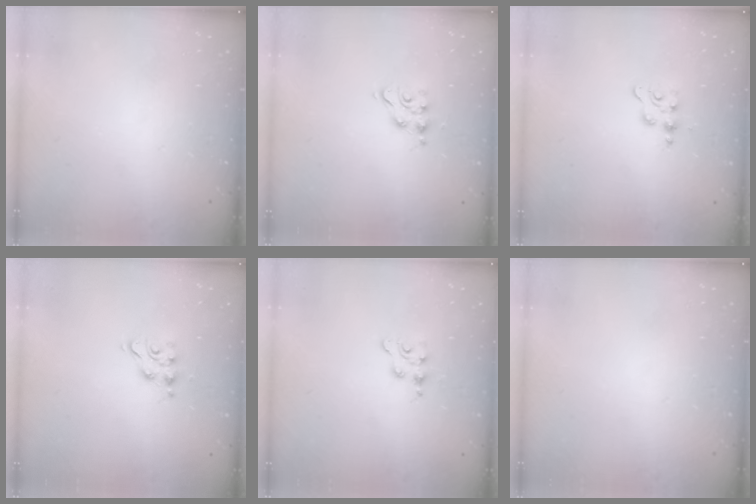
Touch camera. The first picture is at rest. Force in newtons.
{"total": 6.1, "press": 6.1, "slide": 0.5}
{"total": 2.3, "press": 2.3, "slide": 0.4}
{"total": 6.1, "press": 6.1, "slide": 0.5}
{"total": 2.3, "press": 2.3, "slide": 0.3}
{"total": 0.0}